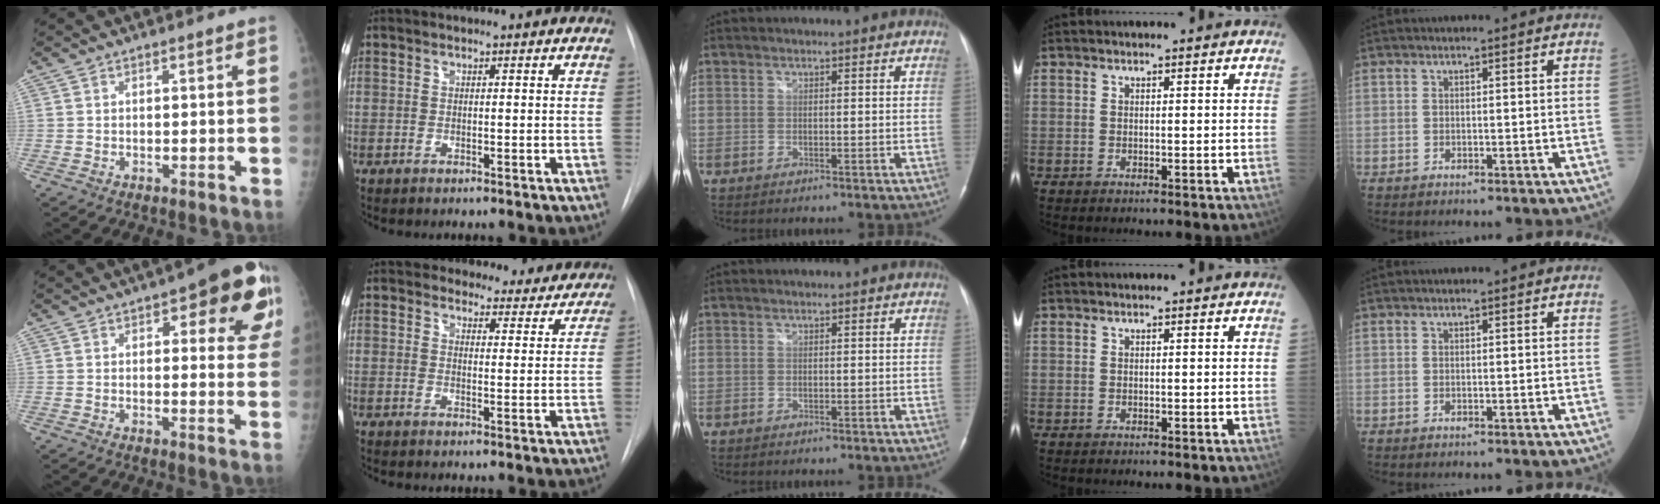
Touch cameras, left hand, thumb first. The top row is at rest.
{"thumb": {"total": 15.2, "force": [6.6, 6.1, 12.2], "torque": [-0.101, -0.015, 0.069]}, "index": {"total": 12.3, "force": [11.3, 4.7, 1.0], "torque": [0.023, -0.027, 0.108]}}